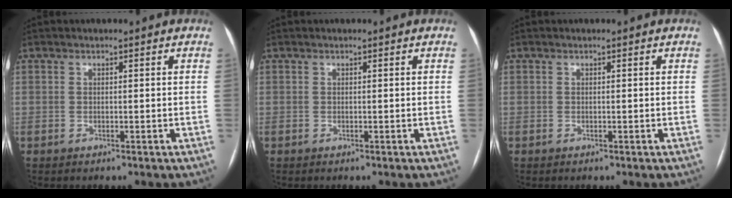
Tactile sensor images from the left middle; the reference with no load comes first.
{"total": 0.0}
{"total": 0.0}